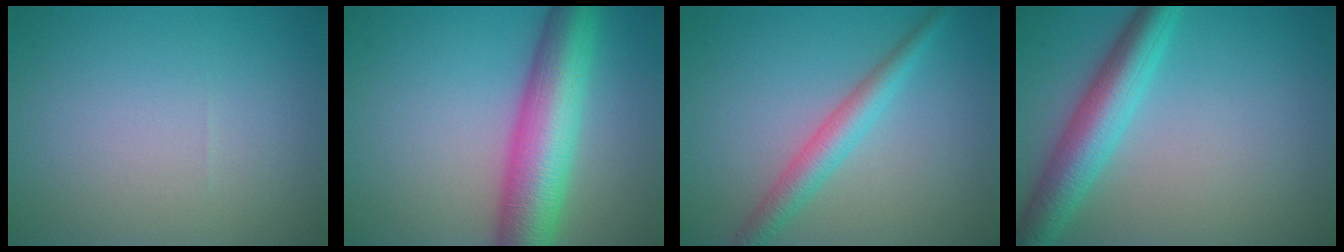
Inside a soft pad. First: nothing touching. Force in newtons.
{"total": 9.3, "press": 9.3, "slide": 0.3}
{"total": 3.3, "press": 3.3, "slide": 0.1}
{"total": 5.7, "press": 5.7, "slide": 0.1}